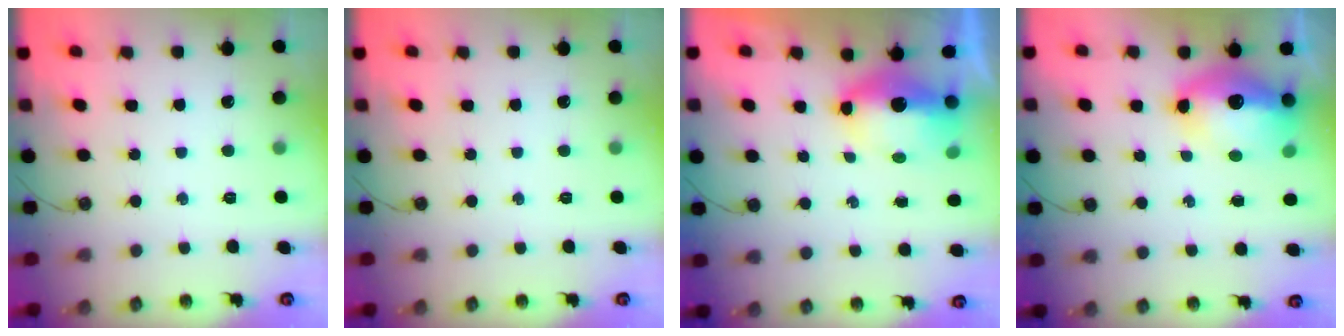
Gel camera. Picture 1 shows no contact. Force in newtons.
{"total": 0.0}
{"total": 7.8, "press": 7.7, "slide": 0.8}
{"total": 14.8, "press": 14.7, "slide": 1.6}